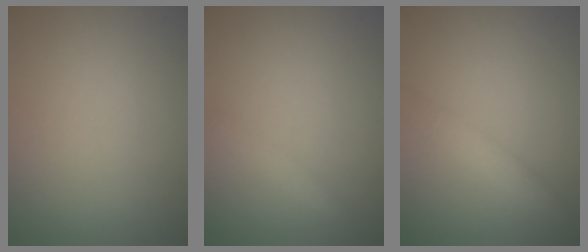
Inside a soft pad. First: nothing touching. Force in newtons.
{"total": 1.5, "press": 1.5, "slide": 0.1}
{"total": 2.3, "press": 2.3, "slide": 0.0}